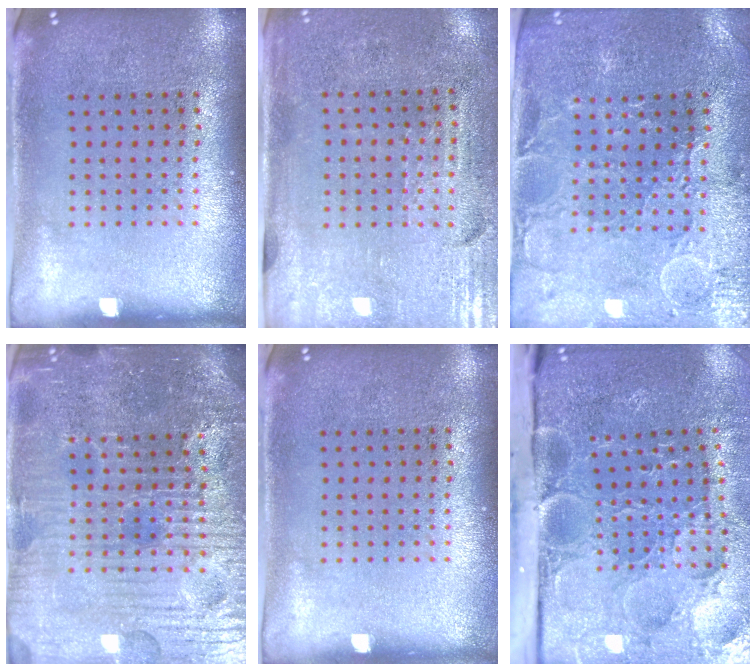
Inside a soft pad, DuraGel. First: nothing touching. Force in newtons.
{"total": 3.4, "press": 3.0, "slide": 1.6}
{"total": 1.1, "press": 1.0, "slide": 0.4}
{"total": 5.6, "press": 5.2, "slide": 1.9}
{"total": 0.0}
{"total": 4.4, "press": 3.8, "slide": 2.1}